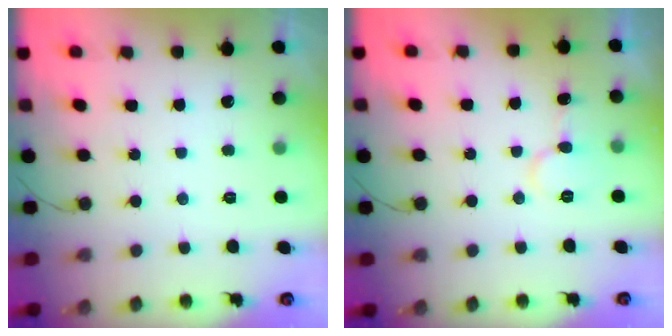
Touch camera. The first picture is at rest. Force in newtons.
{"total": 6.6, "press": 6.6, "slide": 0.6}